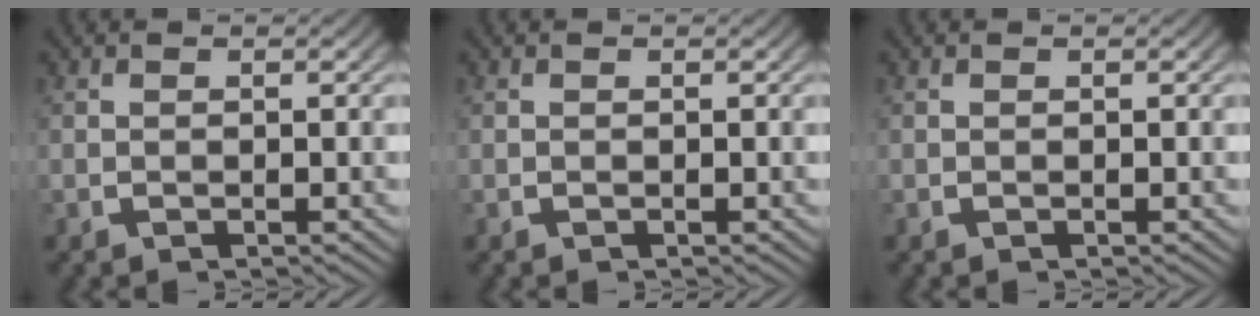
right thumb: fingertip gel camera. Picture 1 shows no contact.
{"total": 0.0}
{"total": 0.0}